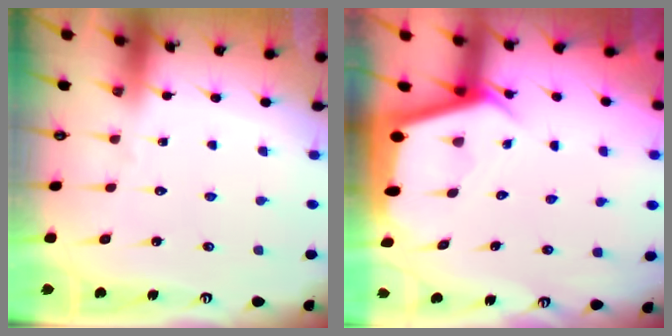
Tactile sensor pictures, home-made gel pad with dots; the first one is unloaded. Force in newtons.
{"total": 3.2, "press": 3.2, "slide": 0.3}